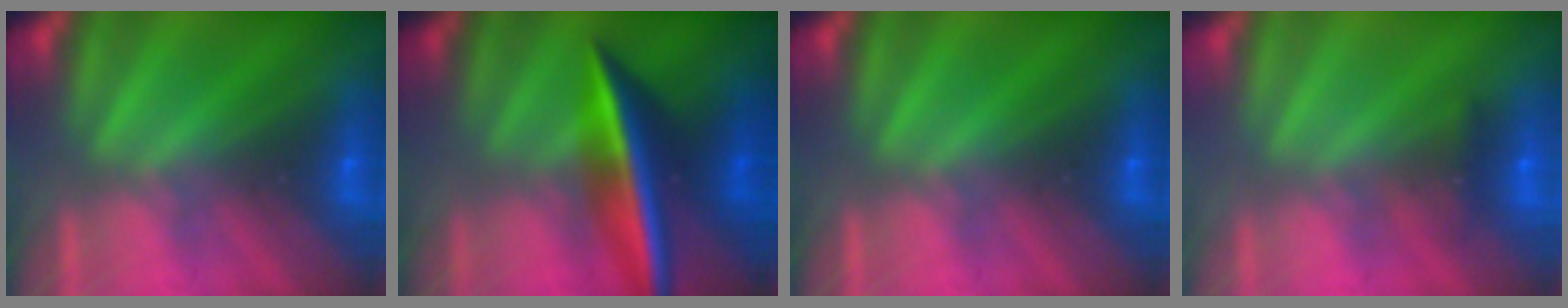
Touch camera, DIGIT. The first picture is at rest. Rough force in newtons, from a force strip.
{"total": 2.5}
{"total": 0.0}
{"total": 2.4}